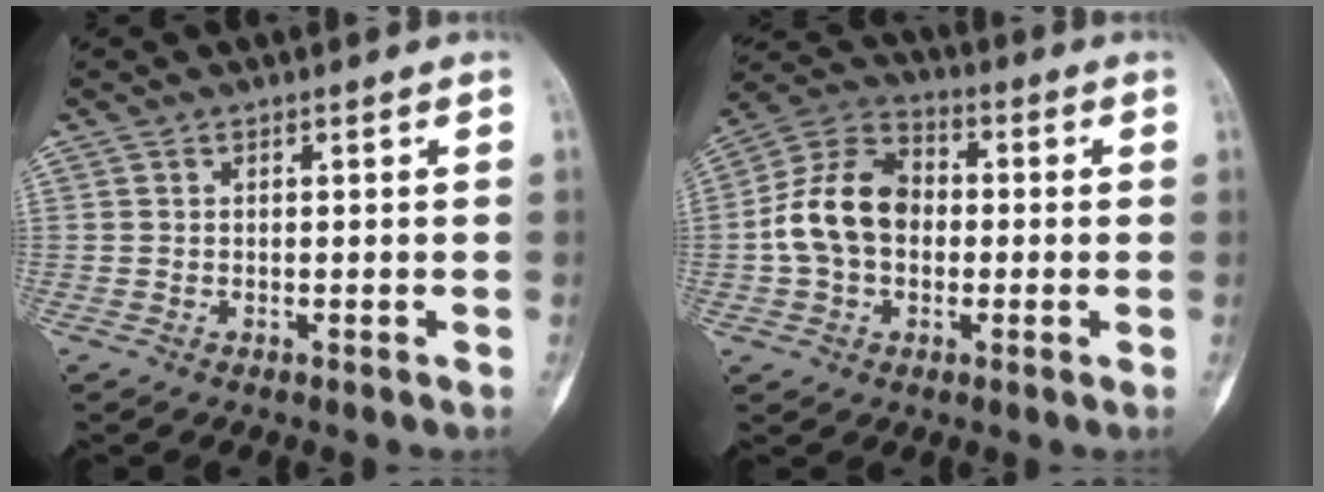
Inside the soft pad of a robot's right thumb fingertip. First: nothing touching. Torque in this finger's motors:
{"motor_torque": [1.37, 1.42, 0.80, -0.69, 0.21]}